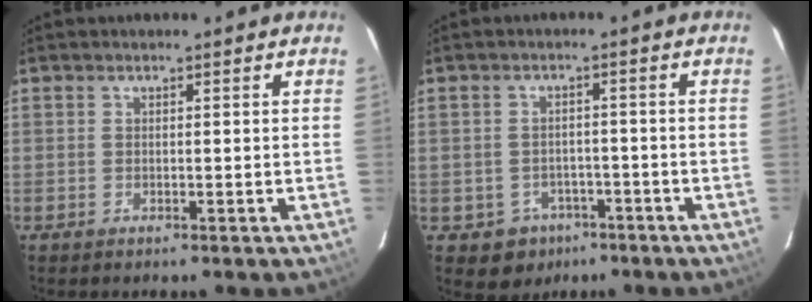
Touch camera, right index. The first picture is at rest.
{"total": 6.1, "force": [-3.3, 4.9, 1.2], "torque": [-0.035, 0.018, -0.032]}